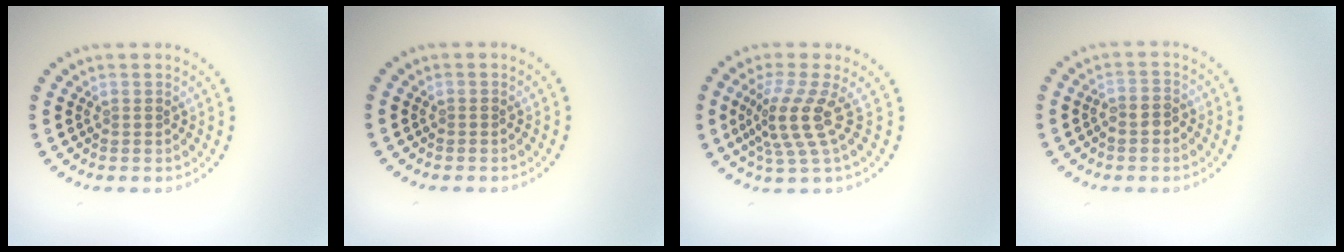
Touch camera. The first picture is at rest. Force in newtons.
{"total": 0.0}
{"total": 3.9, "press": 2.8, "slide": 2.7}
{"total": 1.3, "press": 1.1, "slide": 0.7}